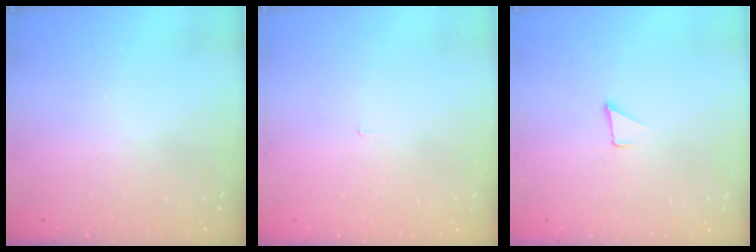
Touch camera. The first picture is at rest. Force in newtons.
{"total": 1.9, "press": 1.9, "slide": 0.1}
{"total": 1.7, "press": 1.7, "slide": 0.1}